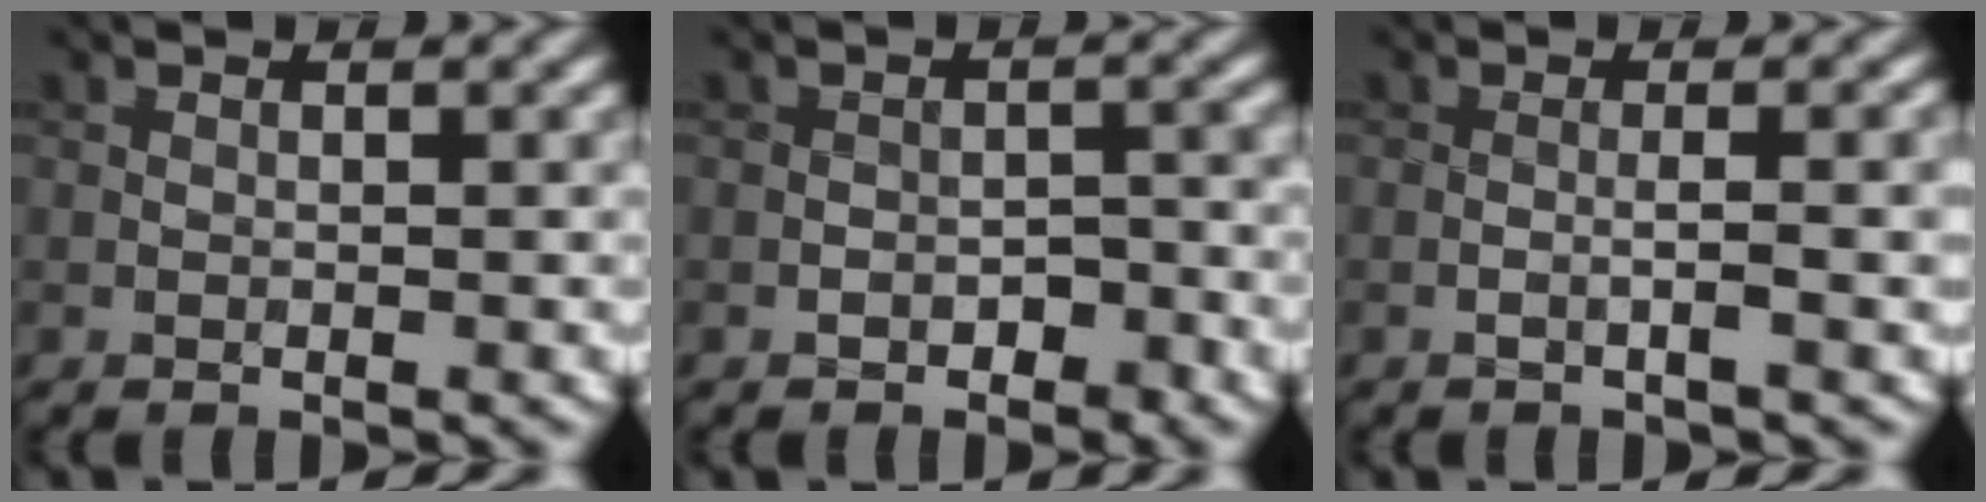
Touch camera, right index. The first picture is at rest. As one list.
[{"total": 1.2, "force": [-0.8, 0.7, 0.6], "torque": [-0.006, 0.004, -0.009]}, {"total": 1.9, "force": [-0.1, 0.2, 1.9], "torque": [-0.024, 0.003, -0.007]}]